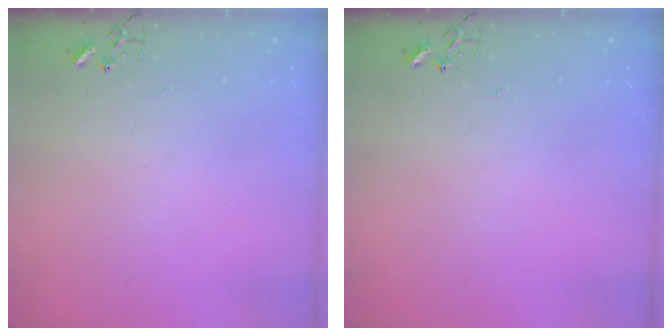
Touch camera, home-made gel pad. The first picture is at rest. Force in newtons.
{"total": 0.0}